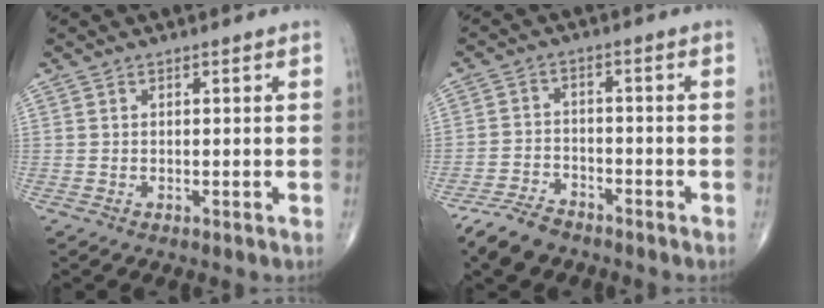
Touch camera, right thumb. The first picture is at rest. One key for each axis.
{"total": 6.7, "fx": -5.4, "fy": 3.0, "fz": 2.4, "tx": -0.050, "ty": 0.016, "tz": -0.105}